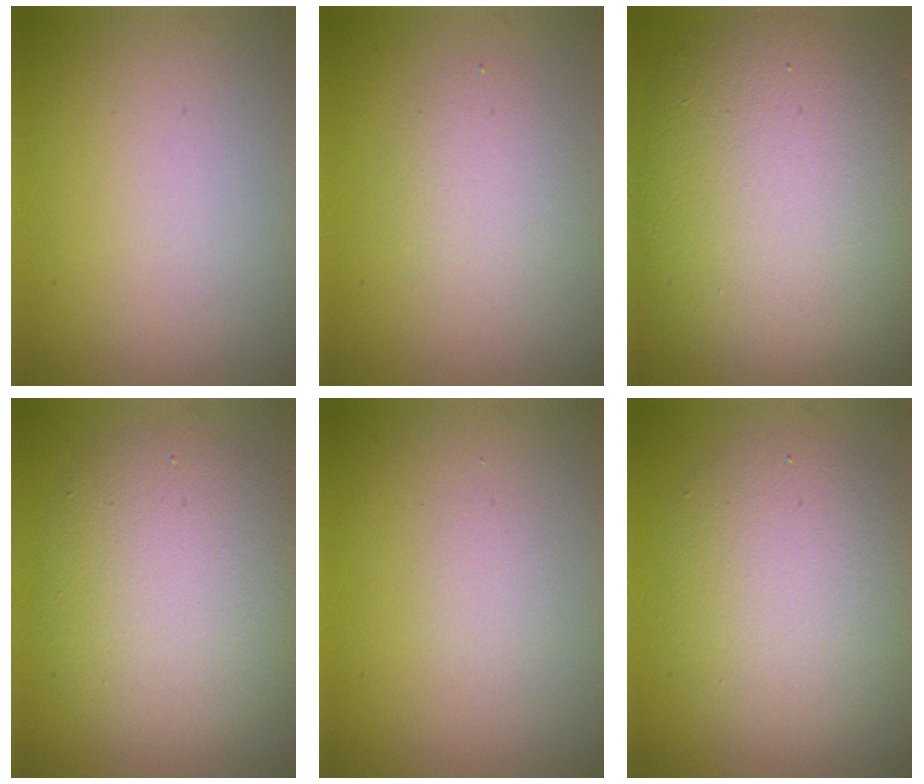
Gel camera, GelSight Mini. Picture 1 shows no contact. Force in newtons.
{"total": 2.5, "press": 2.5, "slide": 0.2}
{"total": 13.2, "press": 13.2, "slide": 0.9}
{"total": 7.1, "press": 7.1, "slide": 0.6}
{"total": 0.7, "press": 0.7, "slide": 0.1}
{"total": 5.7, "press": 5.7, "slide": 0.3}